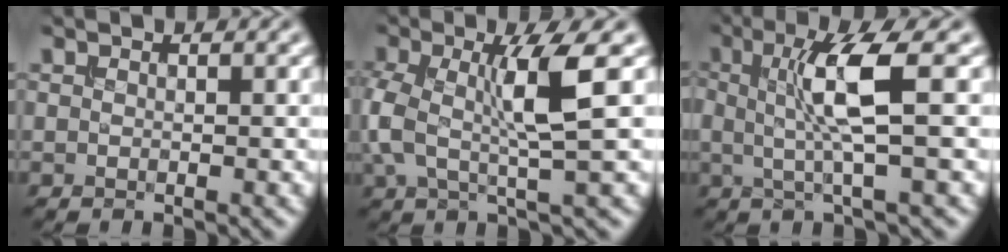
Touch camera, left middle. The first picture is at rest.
{"total": 5.9, "force": [0.6, 1.4, 5.7], "torque": [-0.128, 0.002, 0.007]}
{"total": 5.1, "force": [0.6, 0.6, 5.1], "torque": [-0.103, 0.000, 0.015]}